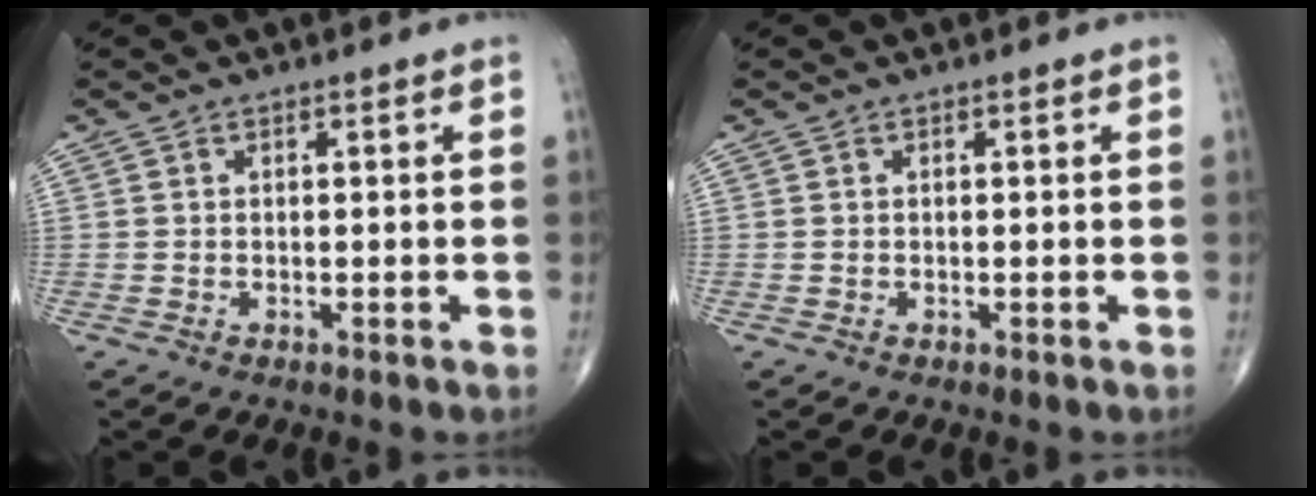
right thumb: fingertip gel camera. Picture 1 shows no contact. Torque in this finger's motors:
{"motor_torque": [-0.11, -0.12, 0.10, 0.04, 0.03]}